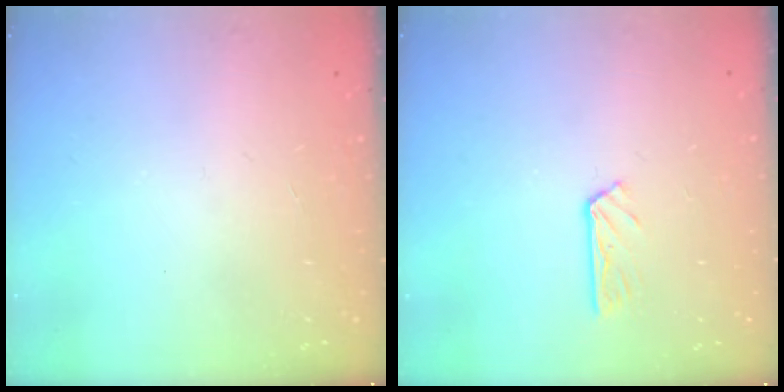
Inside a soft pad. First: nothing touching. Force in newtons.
{"total": 3.8, "press": 3.8, "slide": 0.2}